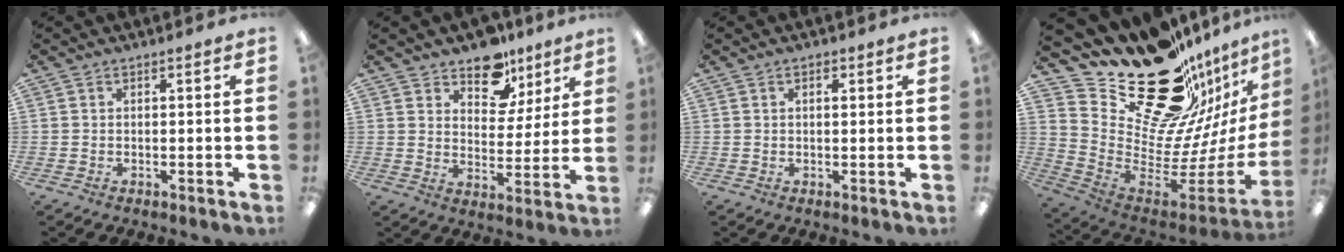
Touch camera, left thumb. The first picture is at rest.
{"total": 12.0, "force": [9.2, 6.7, 3.7], "torque": [-0.049, -0.061, 0.170]}
{"total": 1.3, "force": [0.6, 0.7, 0.9], "torque": [-0.011, 0.000, 0.008]}
{"total": 28.0, "force": [19.6, 14.1, 14.2], "torque": [-0.204, -0.167, 0.378]}